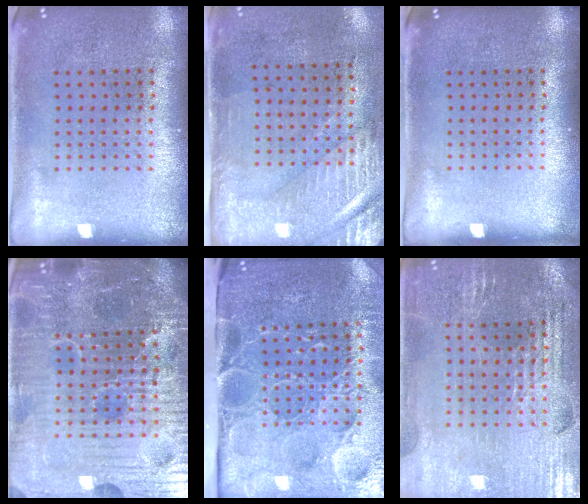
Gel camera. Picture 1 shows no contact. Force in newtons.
{"total": 3.0, "press": 2.4, "slide": 1.6}
{"total": 0.0}
{"total": 7.3, "press": 6.5, "slide": 3.2}
{"total": 5.1, "press": 4.3, "slide": 2.8}
{"total": 2.8, "press": 2.8, "slide": 0.4}